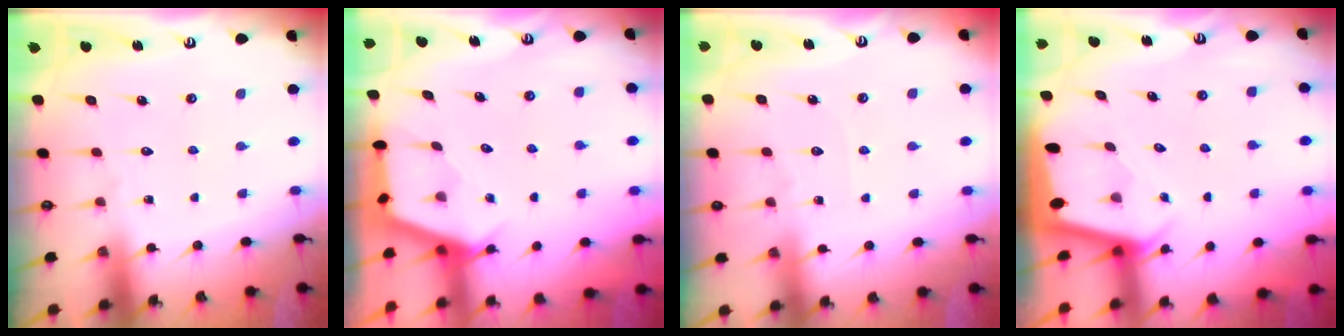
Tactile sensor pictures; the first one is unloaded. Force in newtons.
{"total": 3.0, "press": 3.0, "slide": 0.4}
{"total": 3.7, "press": 3.6, "slide": 0.4}
{"total": 1.8, "press": 1.8, "slide": 0.1}